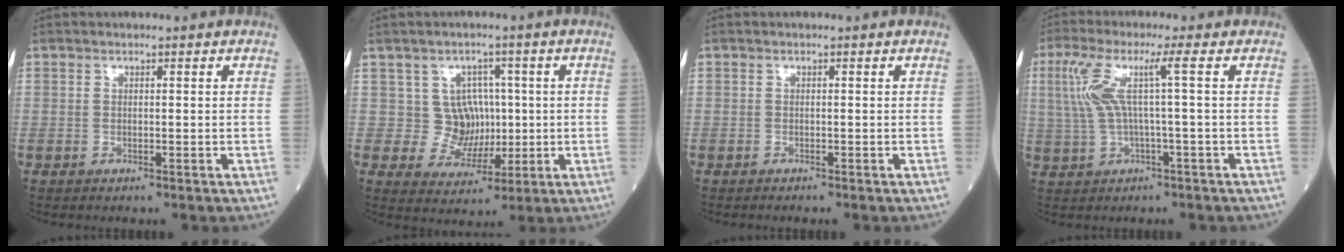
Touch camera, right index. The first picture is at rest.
{"total": 5.5, "force": [0.9, 5.3, 1.3], "torque": [-0.010, 0.011, 0.022]}
{"total": 0.6, "force": [-0.5, -0.2, 0.2], "torque": [-0.001, 0.001, -0.008]}
{"total": 6.6, "force": [1.2, -0.5, 6.4], "torque": [-0.147, 0.026, 0.033]}